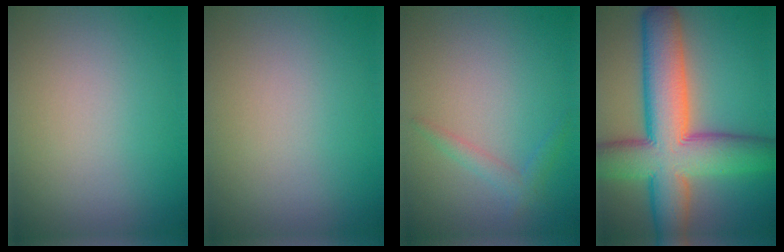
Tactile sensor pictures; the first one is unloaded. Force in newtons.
{"total": 0.0}
{"total": 0.7, "press": 0.7, "slide": 0.0}
{"total": 12.6, "press": 12.6, "slide": 0.6}